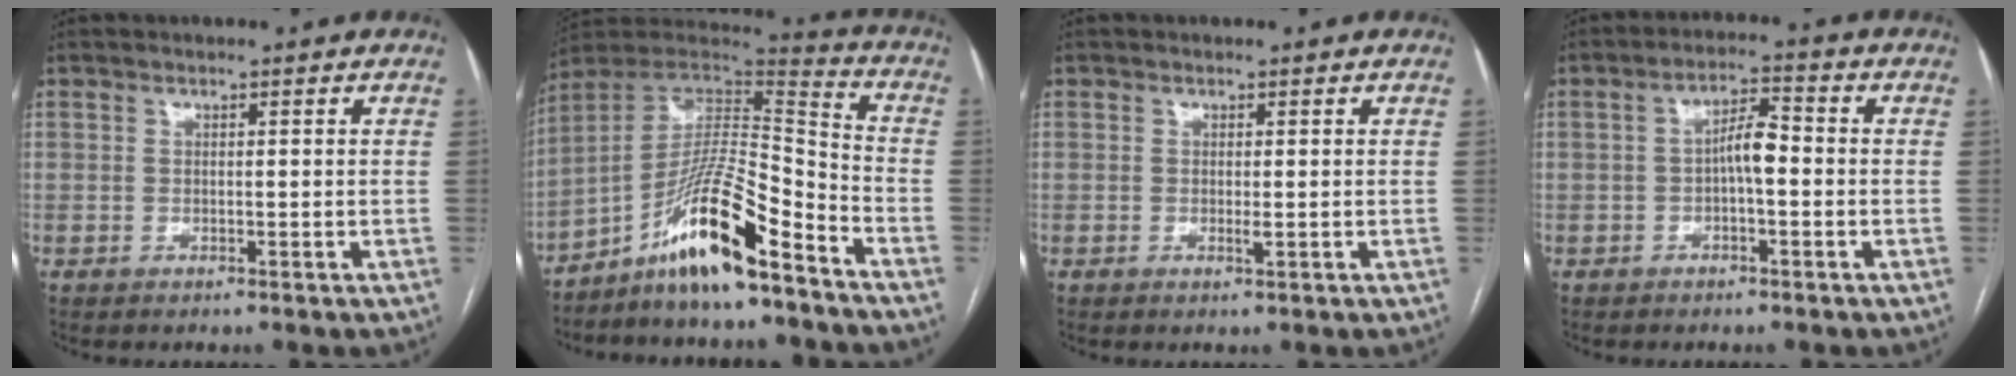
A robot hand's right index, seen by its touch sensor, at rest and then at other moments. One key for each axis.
{"total": 15.4, "fx": -10.1, "fy": 1.5, "fz": 11.5, "tx": -0.211, "ty": 0.015, "tz": -0.178}
{"total": 0.8, "fx": 0.0, "fy": 0.1, "fz": 0.8, "tx": -0.015, "ty": -0.004, "tz": 0.001}
{"total": 4.5, "fx": -0.6, "fy": 1.2, "fz": 4.3, "tx": -0.074, "ty": 0.016, "tz": -0.011}